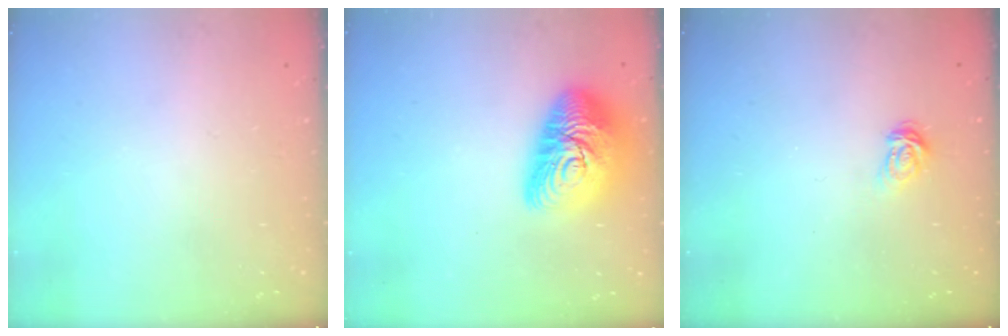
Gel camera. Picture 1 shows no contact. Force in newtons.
{"total": 16.5, "press": 16.4, "slide": 1.1}
{"total": 4.5, "press": 4.5, "slide": 0.6}